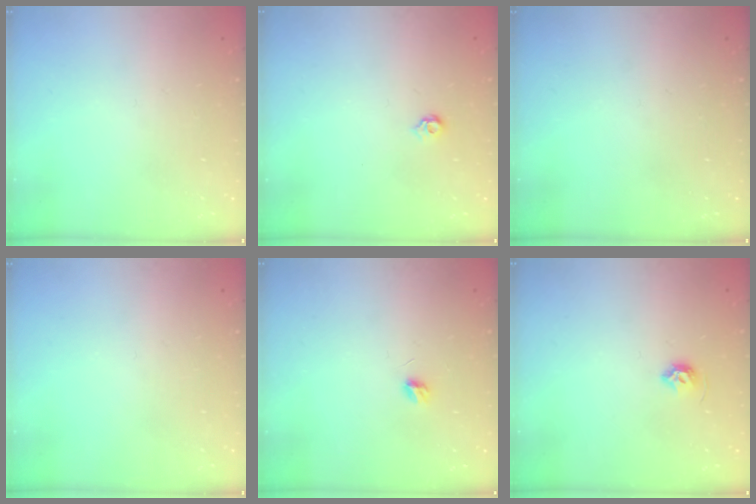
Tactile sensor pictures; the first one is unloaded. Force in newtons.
{"total": 4.2, "press": 4.1, "slide": 0.8}
{"total": 0.0}
{"total": 0.0}
{"total": 3.9, "press": 3.9, "slide": 0.3}
{"total": 5.7, "press": 5.7, "slide": 0.7}